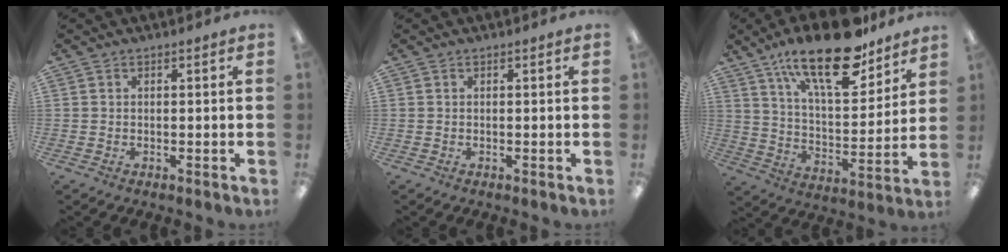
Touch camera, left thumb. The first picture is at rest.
{"total": 0.0}
{"total": 21.8, "force": [14.9, 8.2, 13.6], "torque": [-0.220, -0.084, 0.250]}